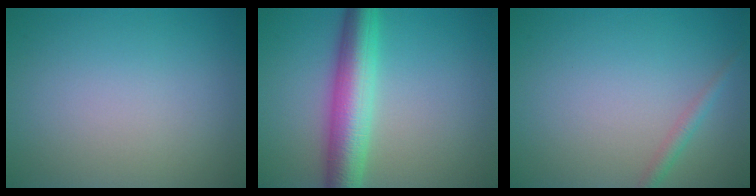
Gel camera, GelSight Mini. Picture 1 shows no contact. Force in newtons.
{"total": 6.6, "press": 6.6, "slide": 0.0}
{"total": 1.3, "press": 1.3, "slide": 0.1}